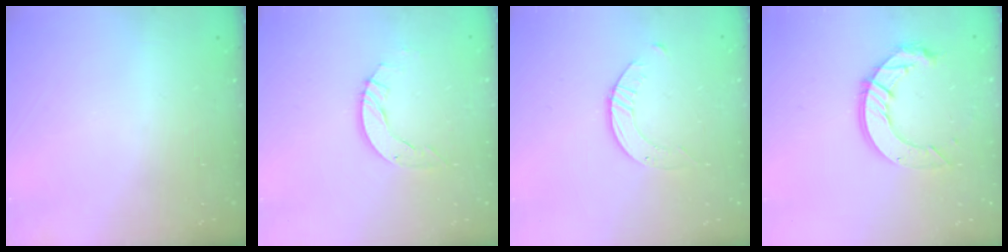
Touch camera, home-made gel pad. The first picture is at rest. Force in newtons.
{"total": 4.9, "press": 4.9, "slide": 0.1}
{"total": 2.7, "press": 2.7, "slide": 0.3}
{"total": 12.3, "press": 12.2, "slide": 1.2}